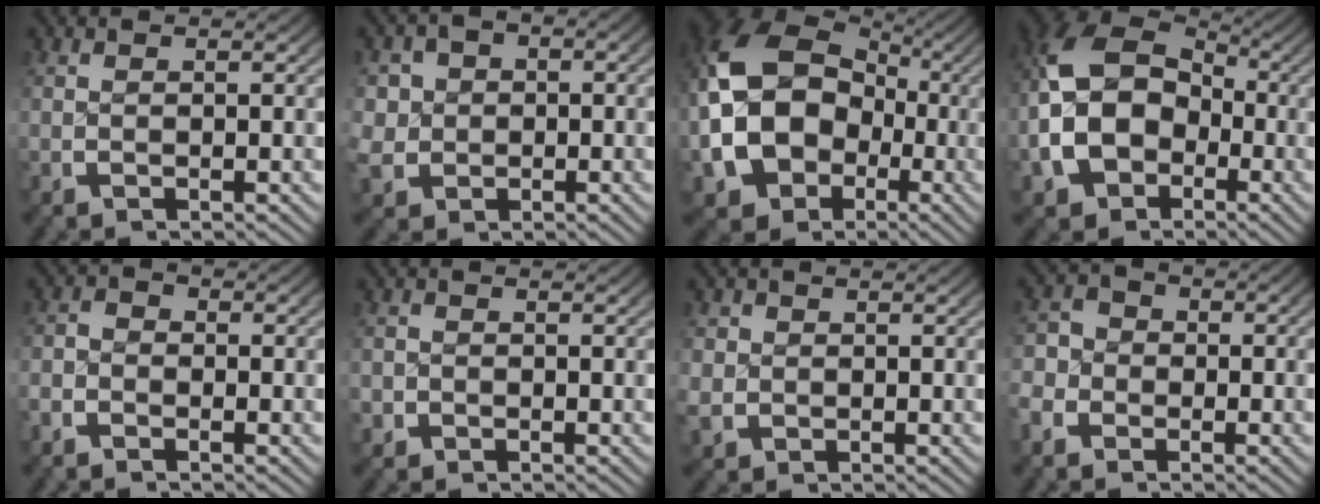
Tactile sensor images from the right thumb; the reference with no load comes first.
{"total": 4.6, "force": [-1.2, 4.2, 1.6], "torque": [-0.048, -0.023, -0.014]}
{"total": 15.2, "force": [-1.9, 12.0, 9.1], "torque": [-0.226, -0.070, -0.009]}
{"total": 12.7, "force": [-1.3, 9.8, 7.9], "torque": [-0.199, -0.047, -0.008]}
{"total": 2.3, "force": [-1.7, 1.5, 0.2], "torque": [-0.008, -0.004, -0.043]}
{"total": 1.7, "force": [-1.1, 1.3, -0.2], "torque": [-0.001, -0.012, -0.020]}
{"total": 2.2, "force": [-0.7, 2.1, 0.3], "torque": [-0.018, -0.017, -0.005]}
{"total": 4.4, "force": [-1.9, 3.8, 1.3], "torque": [-0.025, -0.009, -0.048]}